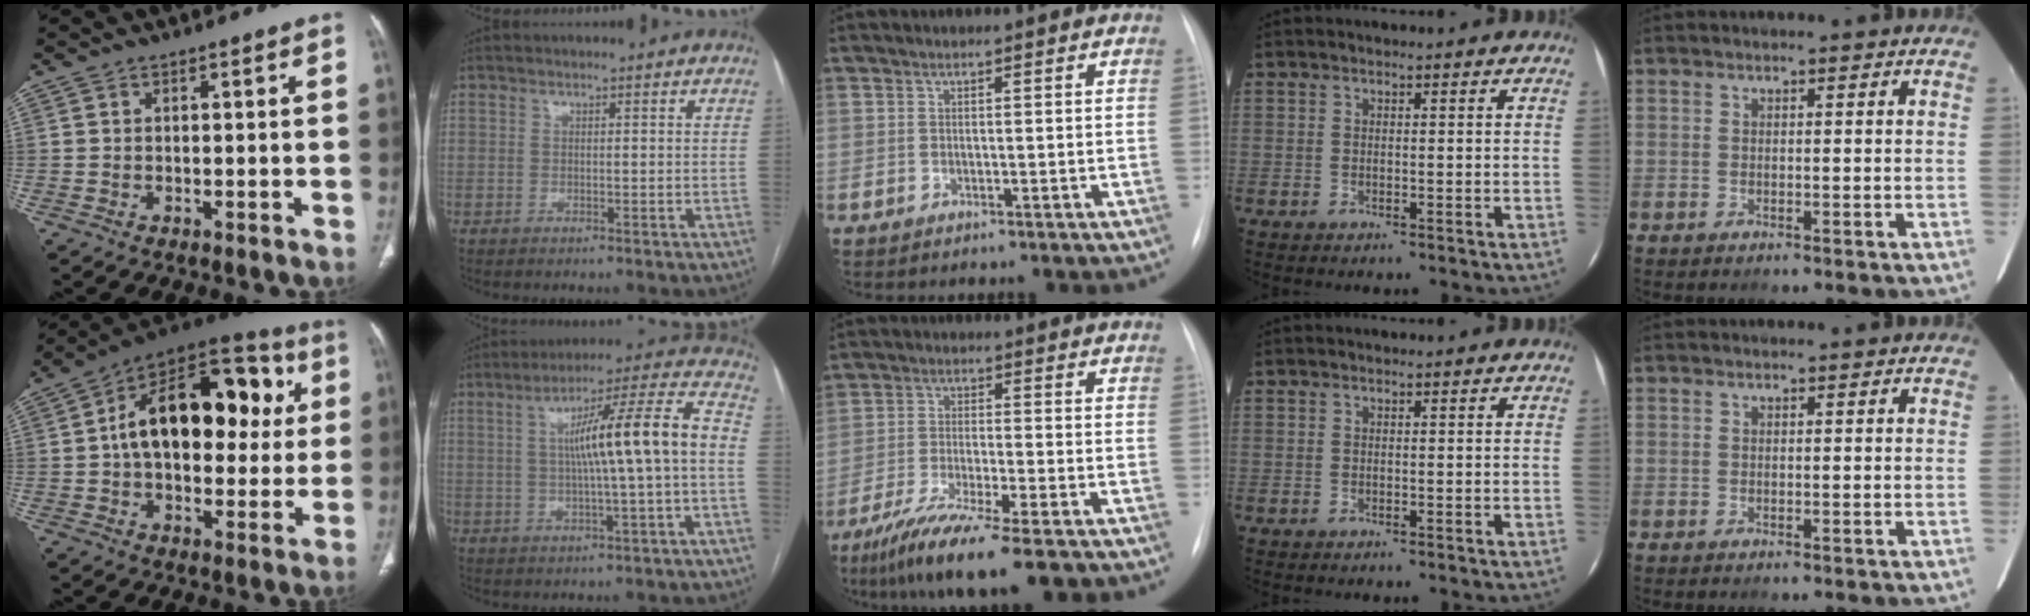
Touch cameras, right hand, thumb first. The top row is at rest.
{"thumb": {"total": 24.8, "force": [3.8, 14.6, 19.7], "torque": [-0.261, 0.030, 0.047]}, "index": {"total": 13.9, "force": [0.0, -0.2, 13.9], "torque": [-0.215, 0.025, -0.003]}, "middle": {"total": 12.8, "force": [-9.1, 0.5, 8.9], "torque": [-0.155, -0.037, -0.151]}}